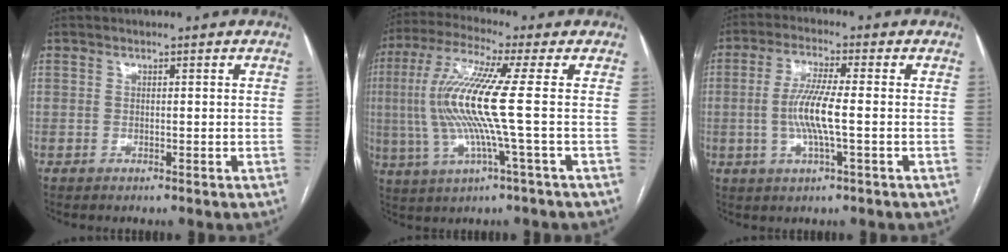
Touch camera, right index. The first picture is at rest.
{"total": 13.0, "force": [-0.1, -0.6, 12.9], "torque": [-0.281, 0.003, -0.010]}
{"total": 7.5, "force": [-0.9, 0.4, 7.5], "torque": [-0.154, -0.003, -0.021]}